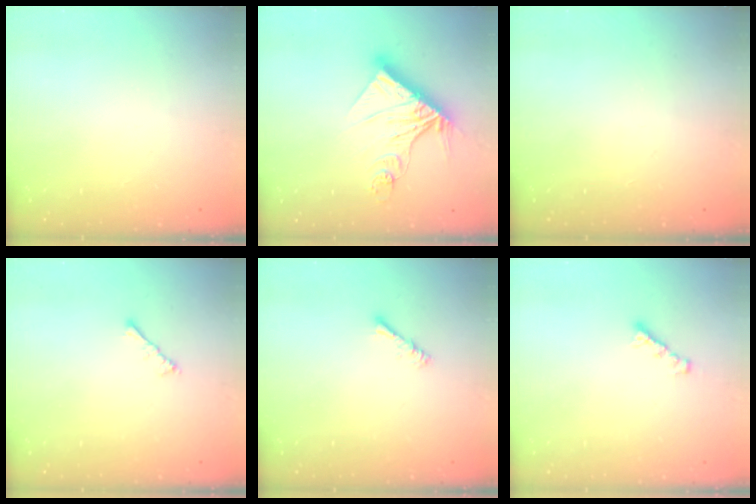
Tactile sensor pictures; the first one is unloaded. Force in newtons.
{"total": 13.9, "press": 13.9, "slide": 0.7}
{"total": 0.0}
{"total": 2.2, "press": 2.1, "slide": 0.5}
{"total": 2.4, "press": 2.4, "slide": 0.3}
{"total": 3.0, "press": 3.0, "slide": 0.1}